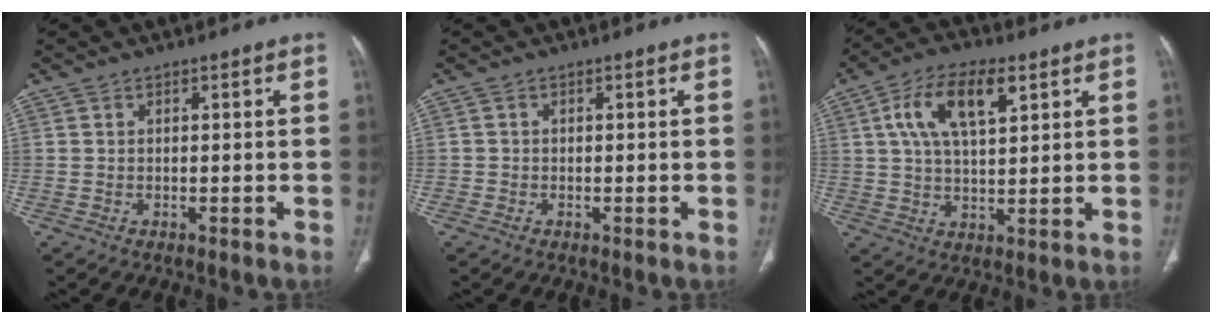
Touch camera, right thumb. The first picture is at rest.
{"total": 0.6, "force": [-0.3, 0.5, -0.1], "torque": [0.003, 0.004, -0.009]}
{"total": 11.6, "force": [4.6, 5.4, 9.2], "torque": [-0.165, 0.001, 0.082]}